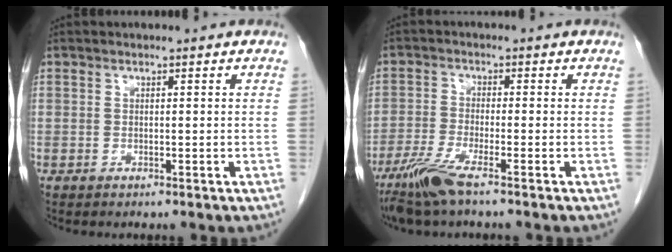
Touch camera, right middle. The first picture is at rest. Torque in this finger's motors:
{"motor_torque": [0.89, -0.67, 0.24, 0.07]}